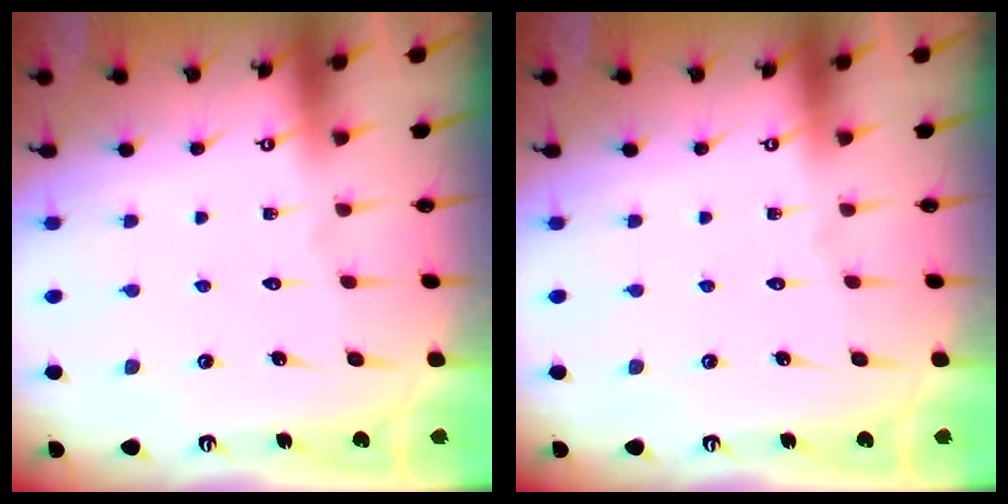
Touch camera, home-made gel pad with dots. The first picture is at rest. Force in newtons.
{"total": 0.0}